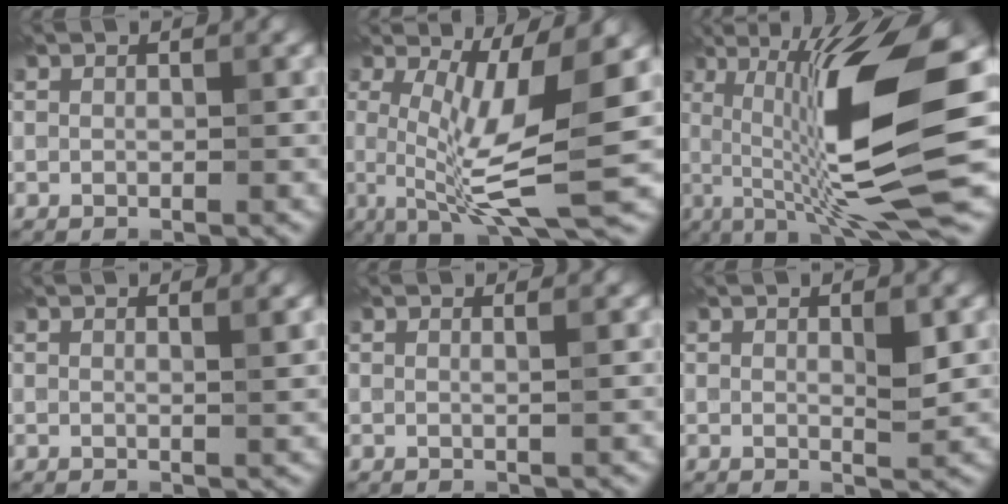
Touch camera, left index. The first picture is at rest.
{"total": 9.9, "force": [0.2, 2.4, 9.6], "torque": [-0.164, -0.014, 0.006]}
{"total": 13.5, "force": [-0.1, 2.4, 13.3], "torque": [-0.210, 0.011, -0.006]}
{"total": 1.7, "force": [0.8, 0.6, 1.4], "torque": [-0.009, 0.002, 0.004]}
{"total": 1.1, "force": [0.3, 0.5, 0.9], "torque": [-0.007, -0.002, -0.007]}
{"total": 1.8, "force": [0.5, 0.3, 1.7], "torque": [-0.027, -0.005, 0.007]}